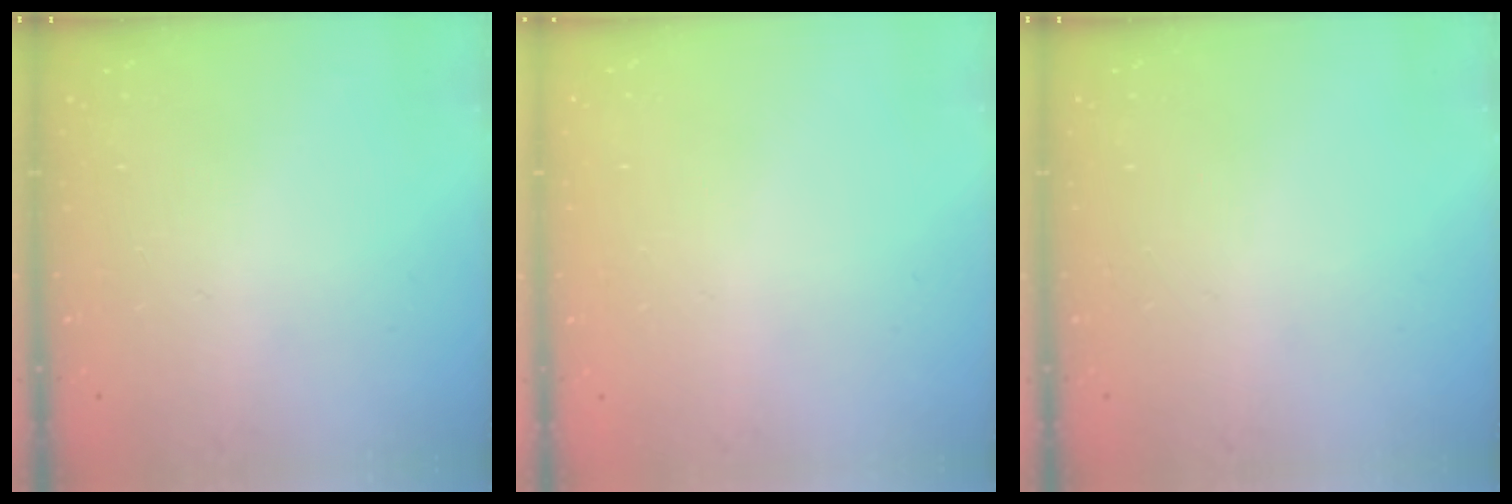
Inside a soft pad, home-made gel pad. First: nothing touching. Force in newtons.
{"total": 0.0}
{"total": 0.0}